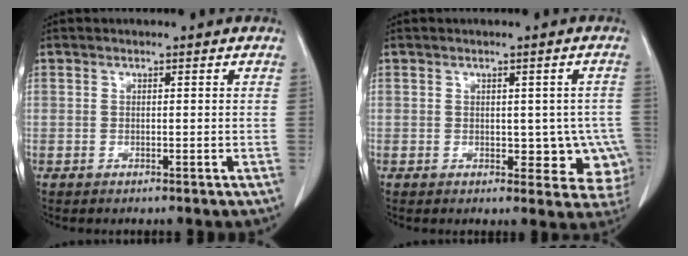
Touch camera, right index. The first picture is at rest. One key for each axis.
{"total": 7.2, "fx": -1.4, "fy": 4.5, "fz": 5.4, "tx": -0.036, "ty": 0.013, "tz": -0.010}